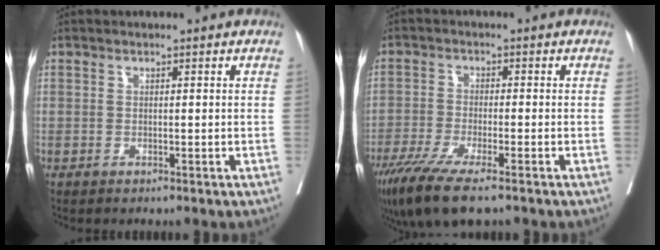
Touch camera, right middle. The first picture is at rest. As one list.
[{"total": 10.3, "force": [-7.4, 1.5, 7.1], "torque": [-0.122, -0.025, -0.124]}]